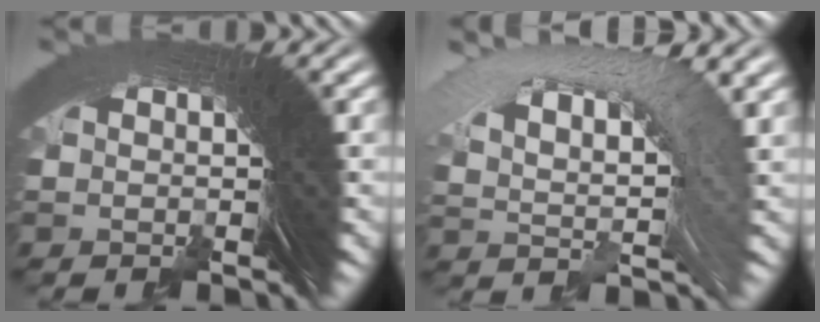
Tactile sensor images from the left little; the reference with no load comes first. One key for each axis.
{"total": 8.5, "fx": 3.3, "fy": 4.0, "fz": 6.7, "tx": -0.081, "ty": 0.039, "tz": 0.040}